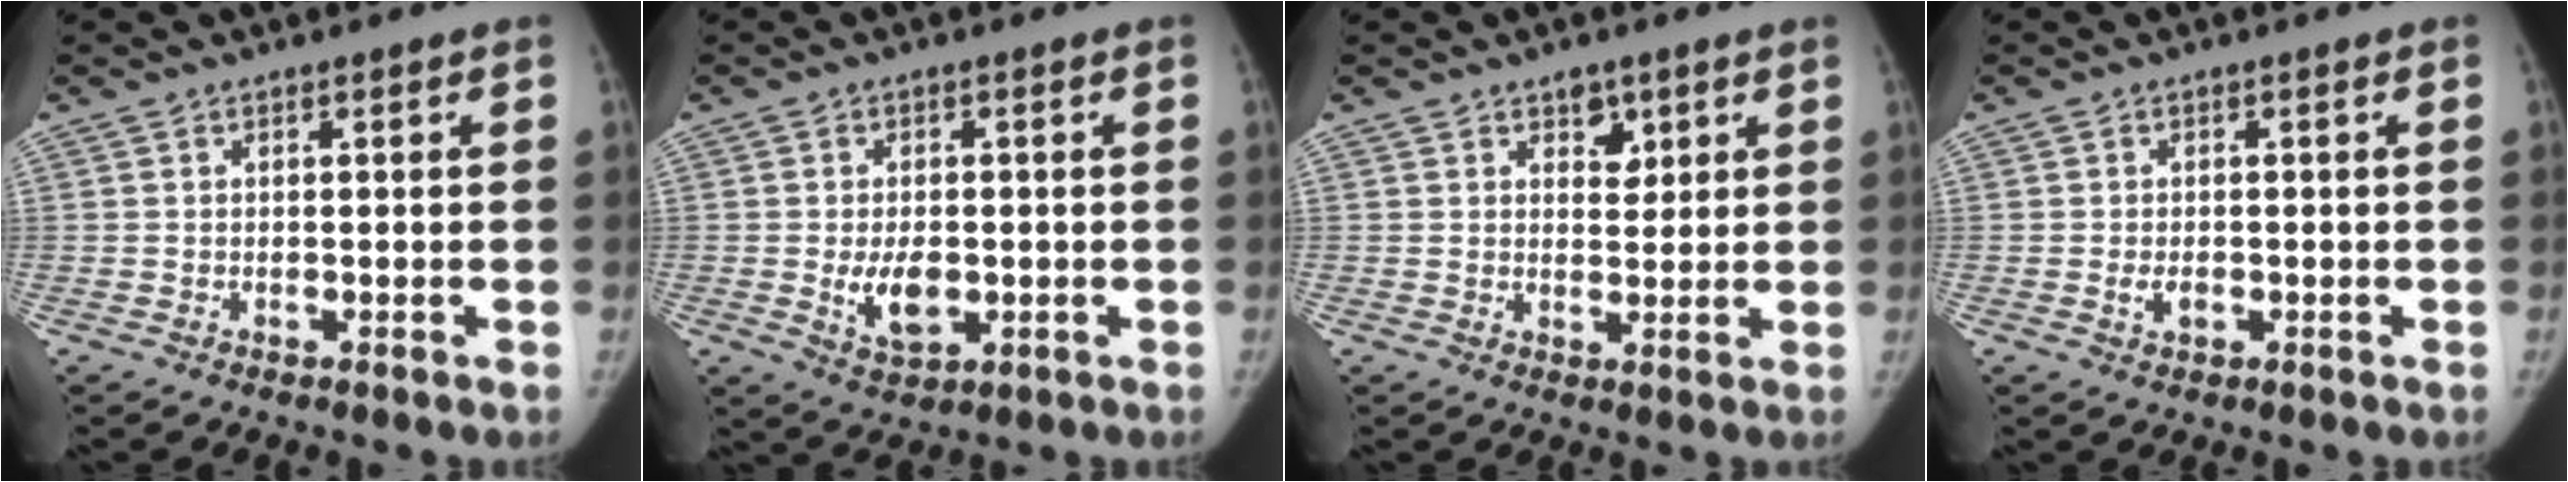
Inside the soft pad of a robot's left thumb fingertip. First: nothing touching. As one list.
[{"total": 6.2, "force": [-0.9, 3.6, 4.9], "torque": [-0.074, -0.008, -0.007]}, {"total": 4.0, "force": [2.3, 2.6, 2.0], "torque": [-0.003, -0.014, 0.036]}, {"total": 2.1, "force": [-0.5, 1.3, 1.6], "torque": [-0.027, 0.000, -0.006]}]